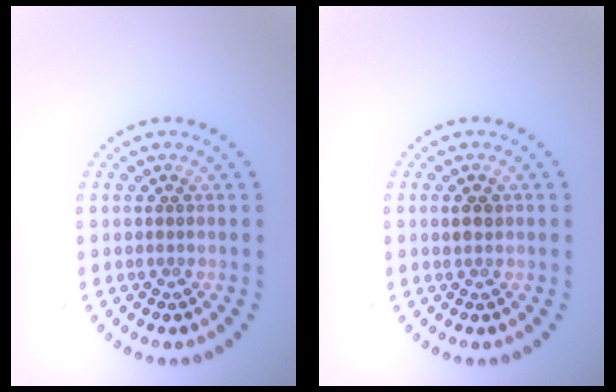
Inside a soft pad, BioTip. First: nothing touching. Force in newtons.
{"total": 1.1, "press": 1.0, "slide": 0.3}